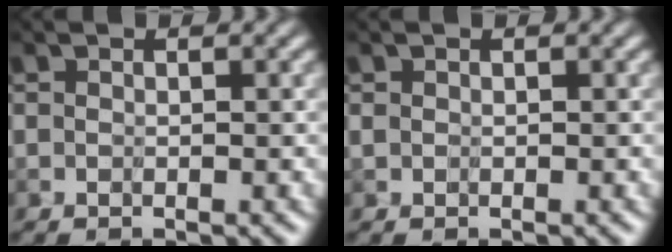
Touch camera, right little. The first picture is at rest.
{"total": 0.0}